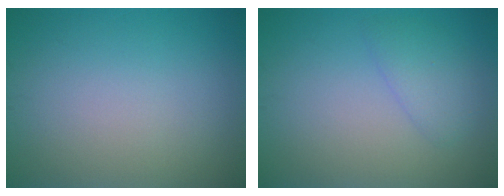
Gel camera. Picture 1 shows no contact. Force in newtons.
{"total": 2.0, "press": 2.0, "slide": 0.2}